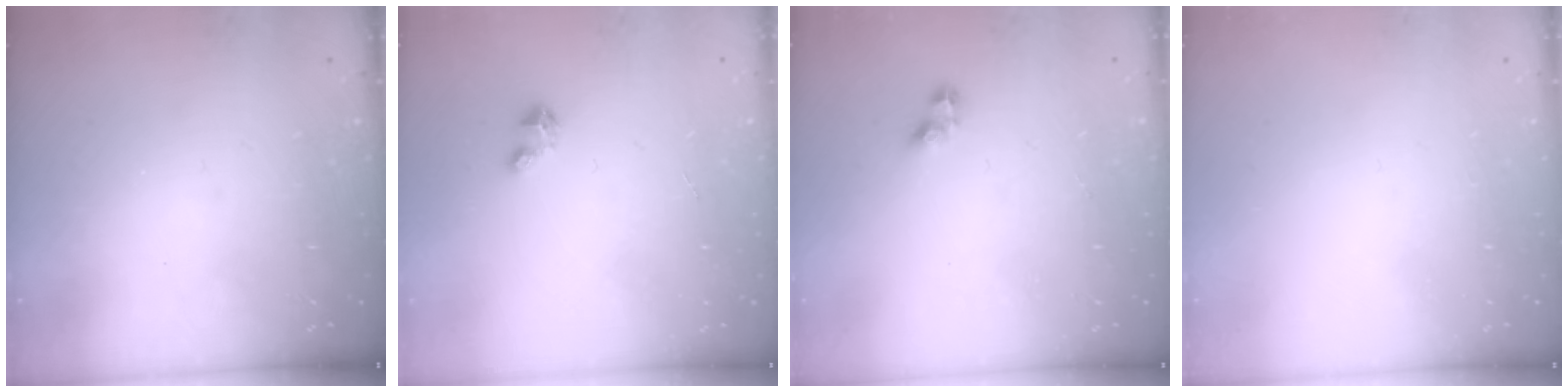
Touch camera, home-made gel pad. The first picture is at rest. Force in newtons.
{"total": 2.8, "press": 2.8, "slide": 0.1}
{"total": 2.5, "press": 2.5, "slide": 0.1}
{"total": 0.0}